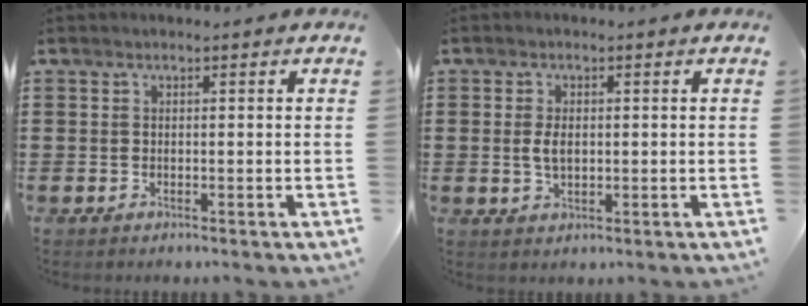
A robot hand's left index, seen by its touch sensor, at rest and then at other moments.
{"total": 3.4, "force": [0.1, 1.9, 2.9], "torque": [-0.066, 0.003, -0.001]}